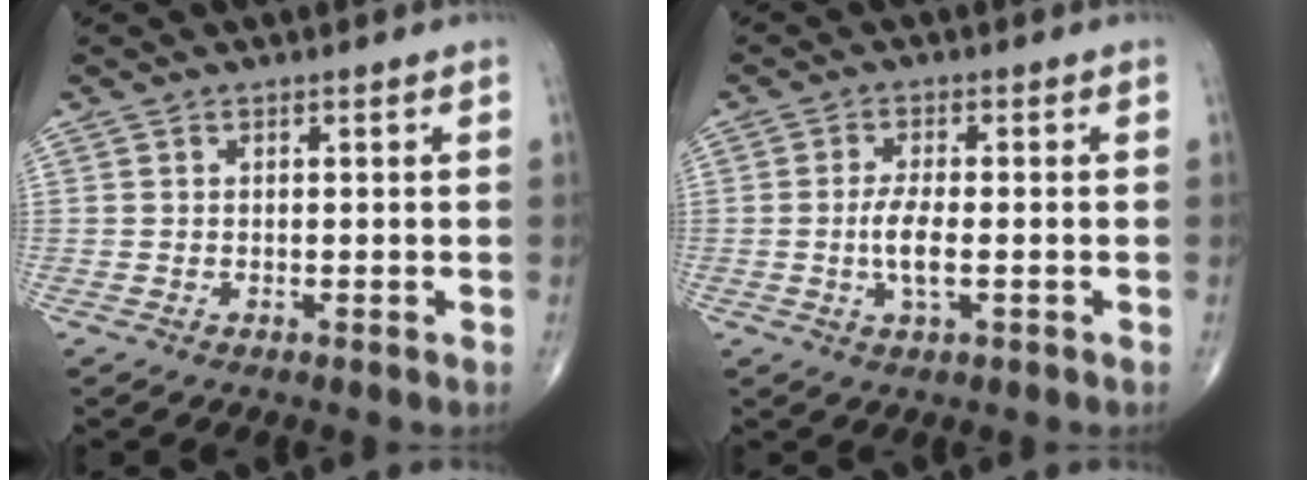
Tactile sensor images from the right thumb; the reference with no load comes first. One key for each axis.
{"total": 4.9, "fx": -0.9, "fy": 1.5, "fz": 4.6, "tx": -0.095, "ty": -0.004, "tz": -0.019}